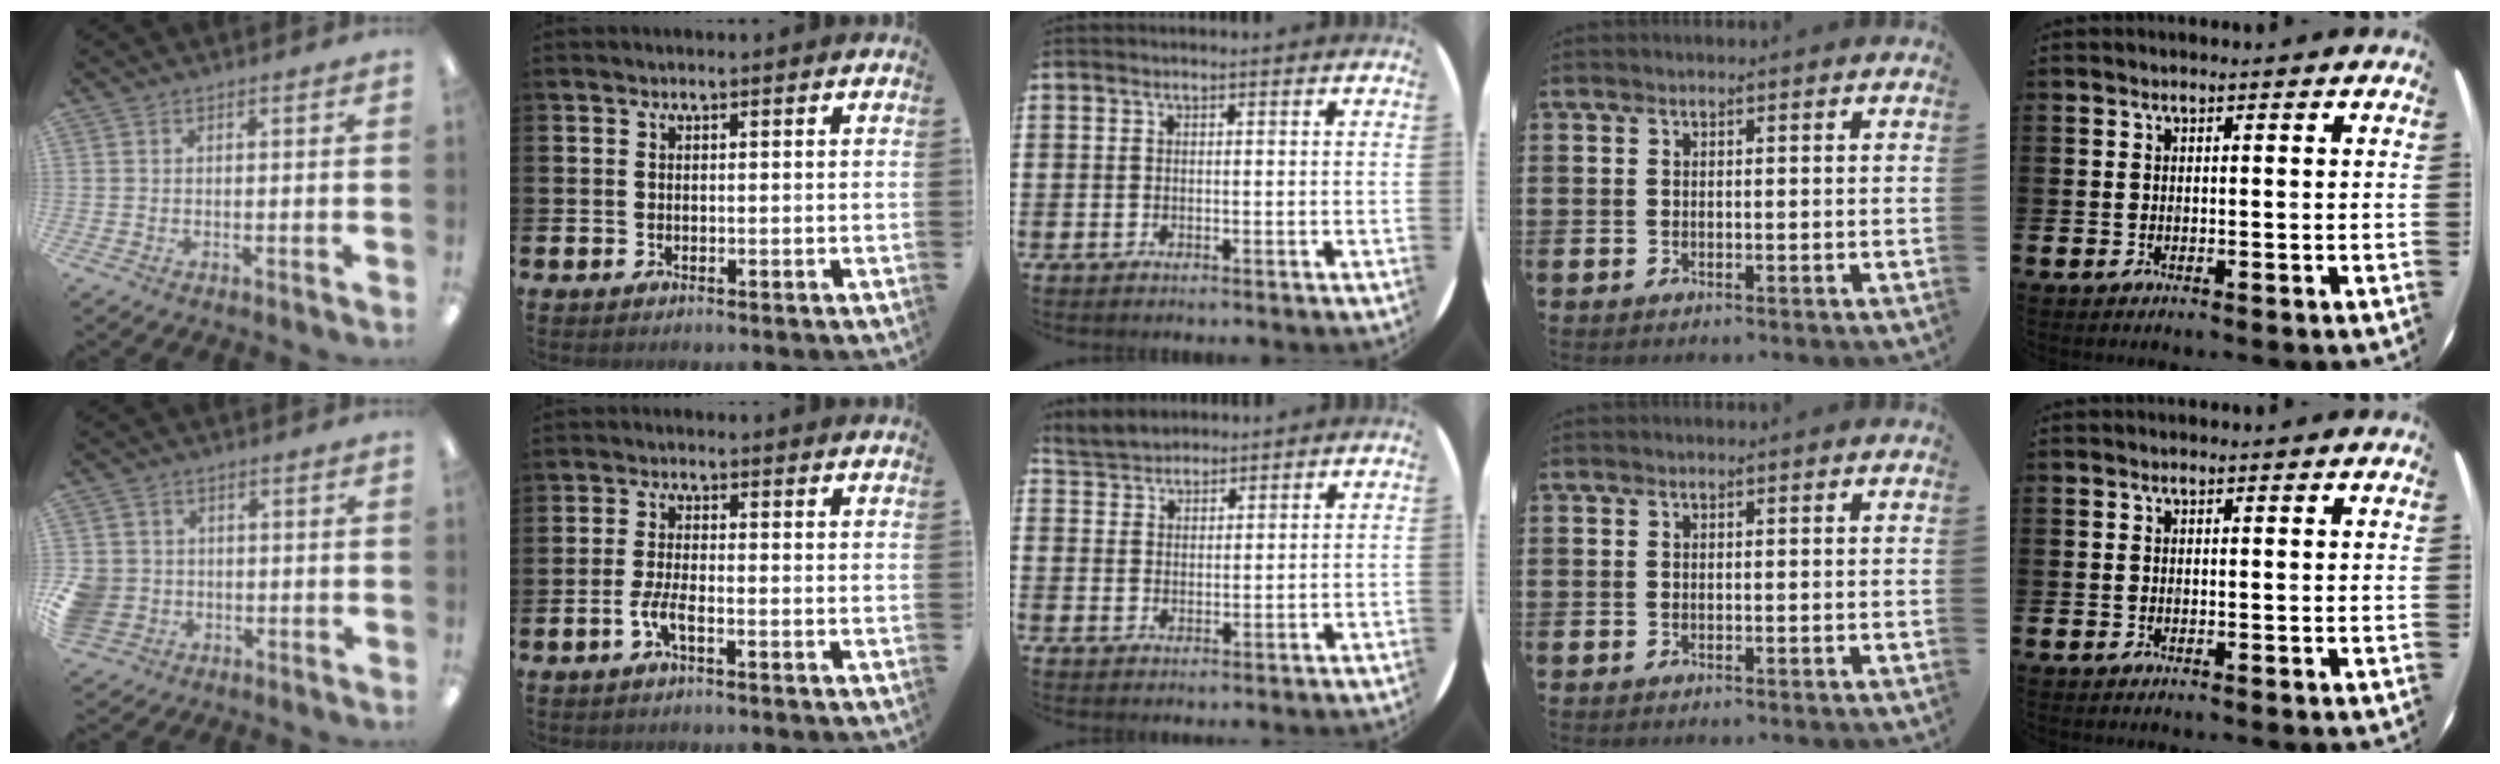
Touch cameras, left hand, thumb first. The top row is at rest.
{"thumb": {"total": 6.3, "force": [-1.1, 5.8, 2.0], "torque": [-0.053, 0.013, -0.018]}, "index": {"total": 2.9, "force": [-1.4, 0.6, 2.5], "torque": [-0.056, 0.001, -0.026]}, "middle": {"total": 3.8, "force": [3.7, 1.0, 0.0], "torque": [-0.012, -0.004, 0.073]}}